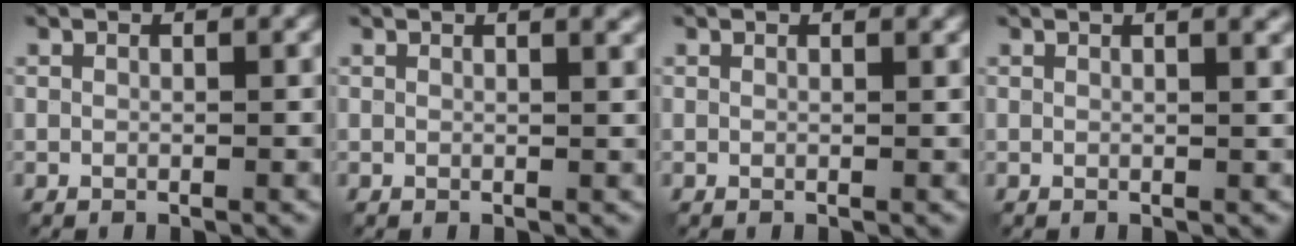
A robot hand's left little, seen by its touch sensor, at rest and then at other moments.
{"total": 2.3, "force": [1.4, 0.8, 1.6], "torque": [-0.009, 0.003, 0.008]}
{"total": 0.9, "force": [0.9, 0.2, 0.4], "torque": [-0.005, 0.000, 0.009]}
{"total": 2.9, "force": [1.7, 1.1, 2.1], "torque": [-0.009, 0.010, 0.004]}